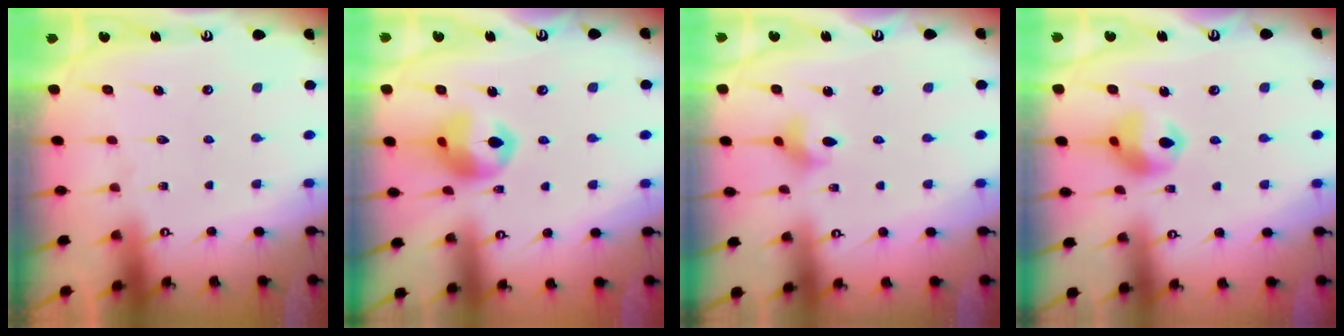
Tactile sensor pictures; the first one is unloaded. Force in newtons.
{"total": 12.3, "press": 12.2, "slide": 1.6}
{"total": 3.9, "press": 3.9, "slide": 0.6}
{"total": 10.8, "press": 10.7, "slide": 1.4}